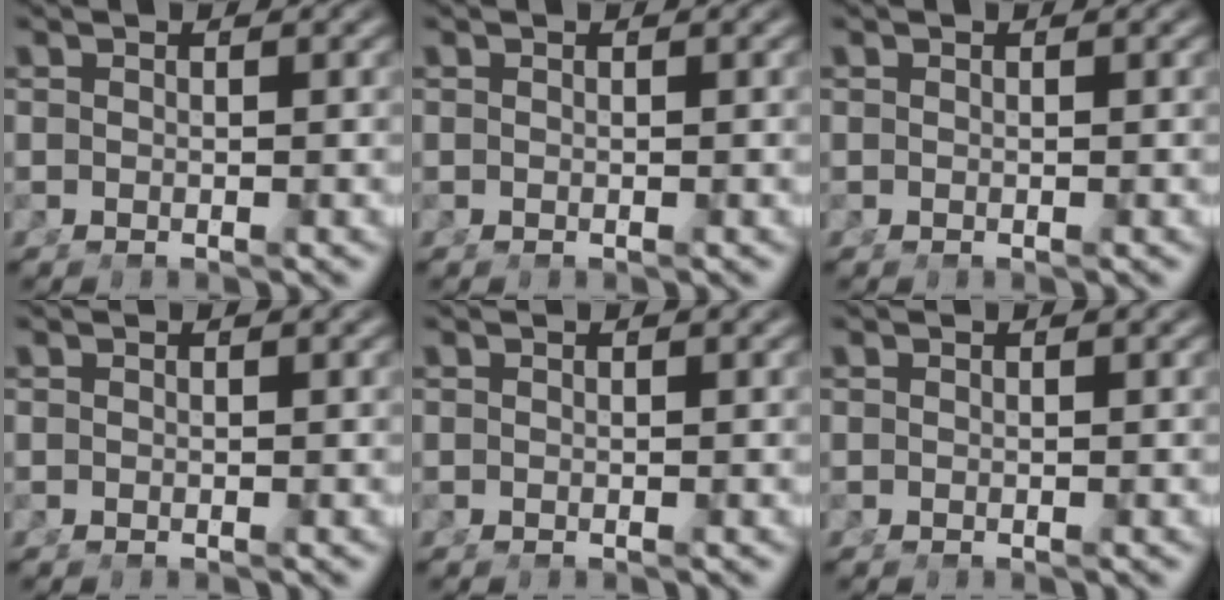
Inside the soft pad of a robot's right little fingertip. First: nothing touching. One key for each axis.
{"total": 0.0}
{"total": 0.0}
{"total": 0.0}
{"total": 0.0}
{"total": 0.0}